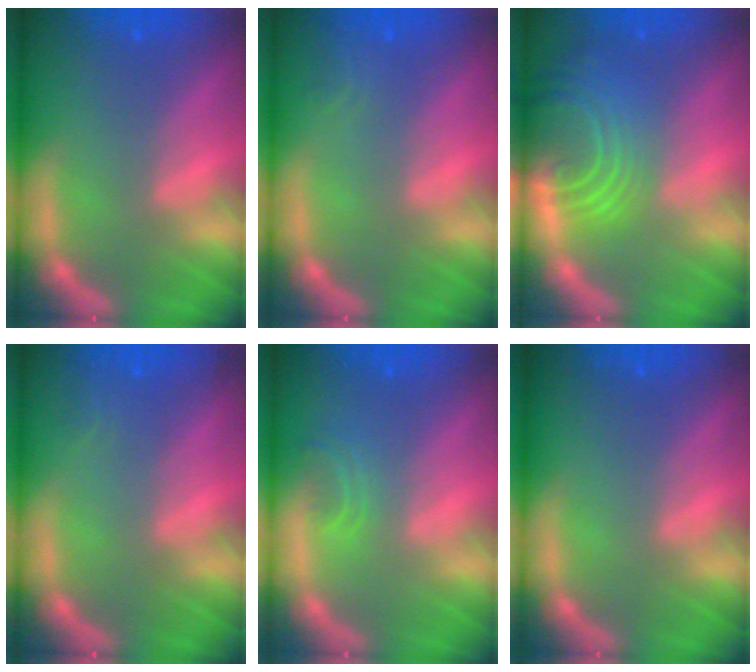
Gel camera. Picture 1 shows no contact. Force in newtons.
{"total": 1.4}
{"total": 10.0}
{"total": 0.9}
{"total": 1.9}
{"total": 0.0}